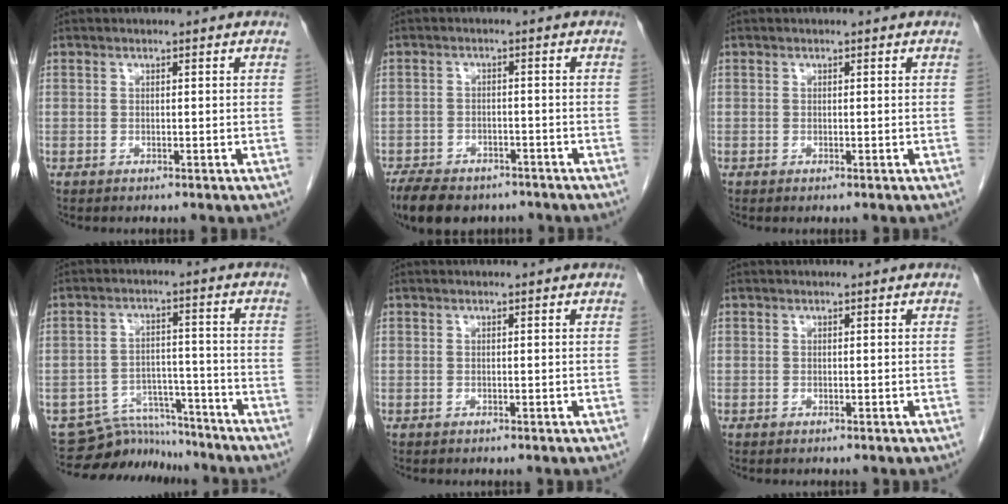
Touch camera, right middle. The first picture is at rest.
{"total": 11.7, "force": [-8.9, 5.6, 5.1], "torque": [-0.099, -0.003, -0.129]}
{"total": 0.0}
{"total": 9.0, "force": [-8.7, 2.0, -0.5], "torque": [0.008, 0.017, -0.144]}
{"total": 0.0}
{"total": 0.0}